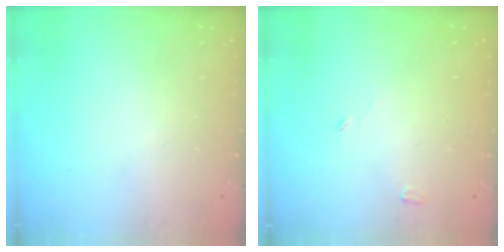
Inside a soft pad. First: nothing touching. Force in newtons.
{"total": 2.8, "press": 2.8, "slide": 0.2}